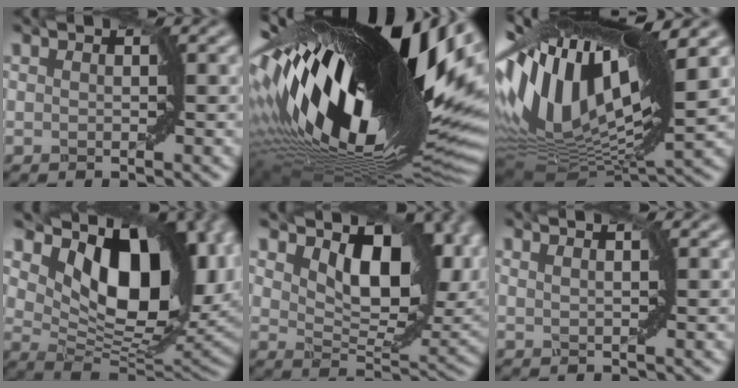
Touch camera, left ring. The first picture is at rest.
{"total": 21.6, "force": [2.6, 7.8, 20.0], "torque": [-0.348, -0.027, 0.041]}
{"total": 16.8, "force": [4.9, 6.8, 14.5], "torque": [-0.288, 0.026, 0.072]}
{"total": 13.9, "force": [4.9, 7.8, 10.4], "torque": [-0.146, -0.008, 0.097]}
{"total": 10.5, "force": [4.2, 5.4, 7.9], "torque": [-0.120, -0.005, 0.074]}
{"total": 2.5, "force": [1.8, 1.0, 1.5], "torque": [0.002, 0.005, -0.006]}